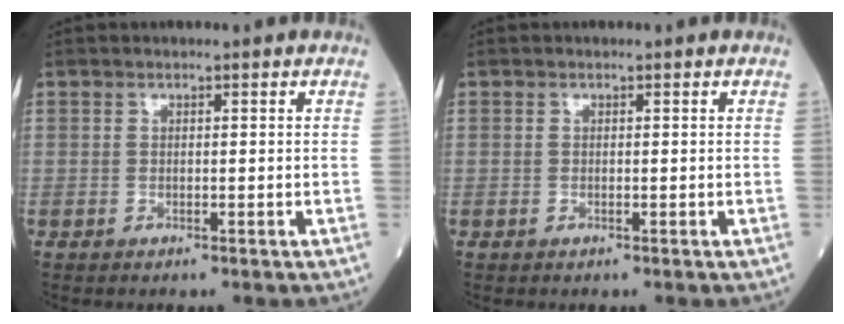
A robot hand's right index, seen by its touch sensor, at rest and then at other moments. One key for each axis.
{"total": 0.0}